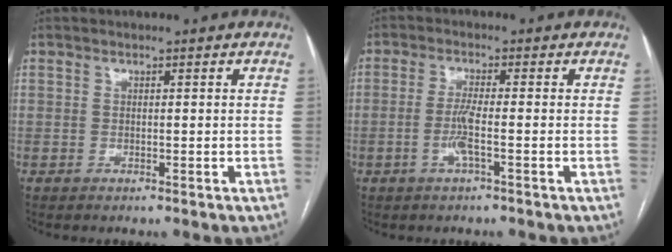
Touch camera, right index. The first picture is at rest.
{"total": 3.6, "force": [-1.1, -0.1, 3.4], "torque": [-0.071, -0.004, -0.024]}